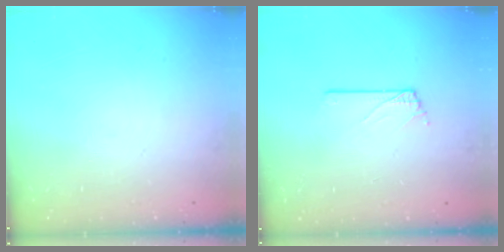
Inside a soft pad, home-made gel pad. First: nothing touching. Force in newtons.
{"total": 0.6, "press": 0.6, "slide": 0.1}